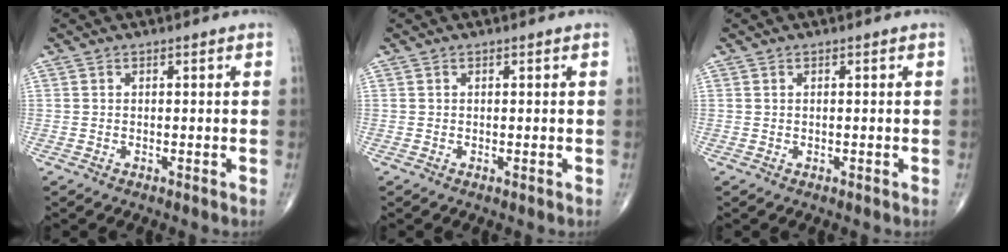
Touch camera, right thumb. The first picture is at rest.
{"total": 0.0}
{"total": 0.0}